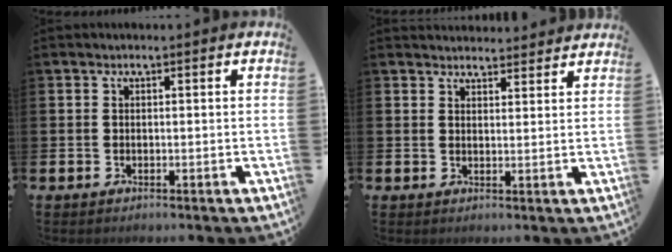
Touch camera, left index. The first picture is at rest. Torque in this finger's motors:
{"motor_torque": [0.91, -1.23, 0.12, 0.03]}